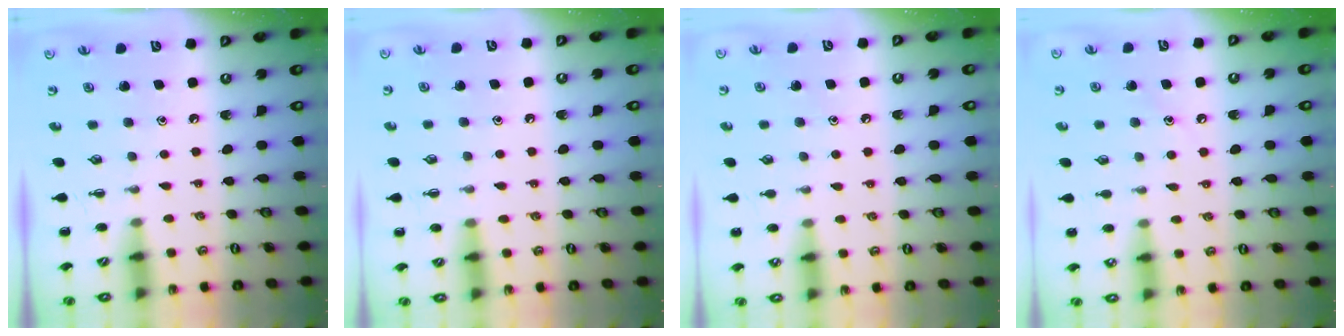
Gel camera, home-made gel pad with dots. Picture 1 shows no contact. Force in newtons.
{"total": 6.7, "press": 6.3, "slide": 2.3}
{"total": 5.8, "press": 5.5, "slide": 1.7}
{"total": 6.6, "press": 6.4, "slide": 1.7}